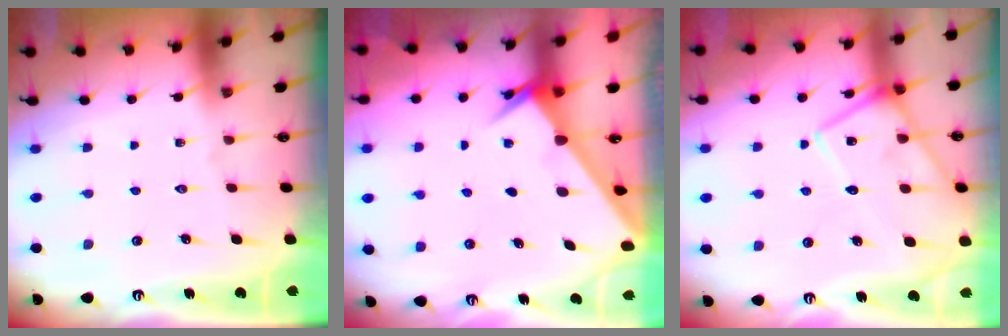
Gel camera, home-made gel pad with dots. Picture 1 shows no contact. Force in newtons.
{"total": 2.4, "press": 2.4, "slide": 0.3}
{"total": 12.9, "press": 12.9, "slide": 1.0}